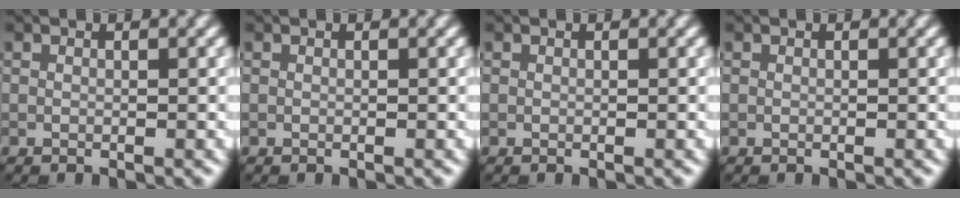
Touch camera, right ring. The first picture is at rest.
{"total": 0.0}
{"total": 0.0}
{"total": 0.0}